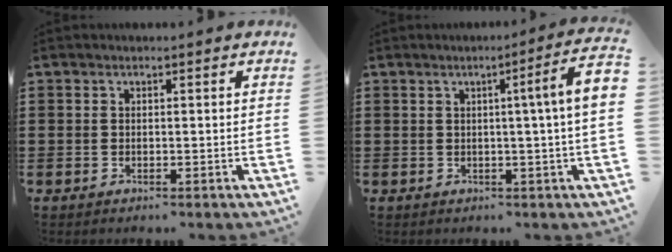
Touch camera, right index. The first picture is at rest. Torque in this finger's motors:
{"motor_torque": [1.13, -0.32, 0.23, 0.13]}